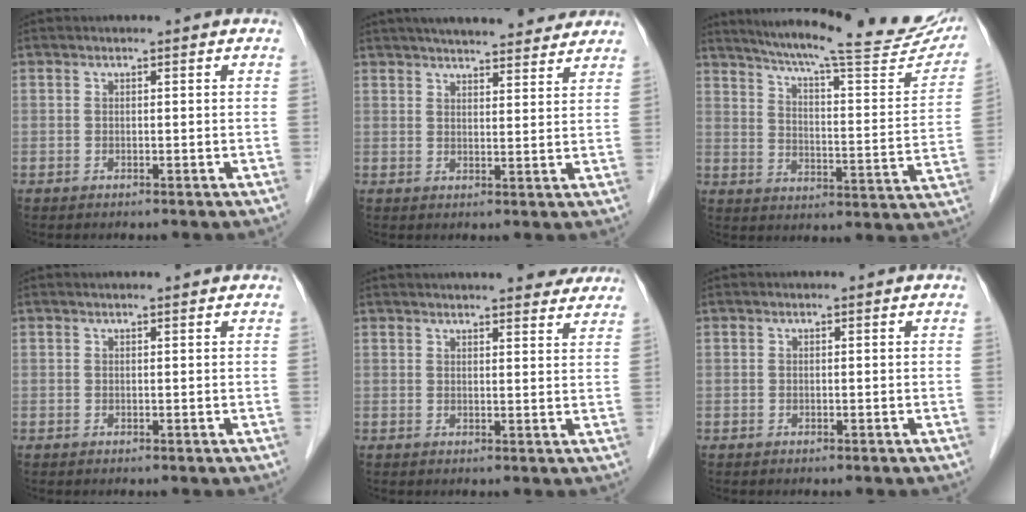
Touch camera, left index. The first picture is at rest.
{"total": 15.0, "force": [13.3, 2.7, 6.4], "torque": [-0.088, 0.028, 0.177]}
{"total": 25.7, "force": [22.3, 2.6, 12.4], "torque": [-0.186, -0.045, 0.284]}
{"total": 1.8, "force": [1.6, 0.1, 0.6], "torque": [-0.009, 0.016, 0.022]}
{"total": 13.5, "force": [12.2, 2.4, 5.3], "torque": [-0.058, 0.018, 0.144]}
{"total": 0.0}